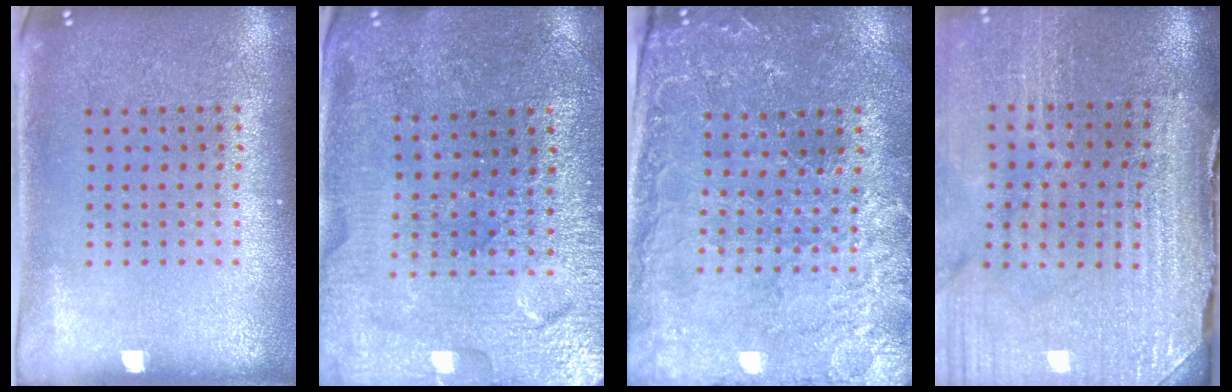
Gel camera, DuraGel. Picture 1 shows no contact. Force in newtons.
{"total": 3.2, "press": 3.2, "slide": 0.1}
{"total": 1.2, "press": 1.2, "slide": 0.4}
{"total": 4.0, "press": 3.4, "slide": 2.0}